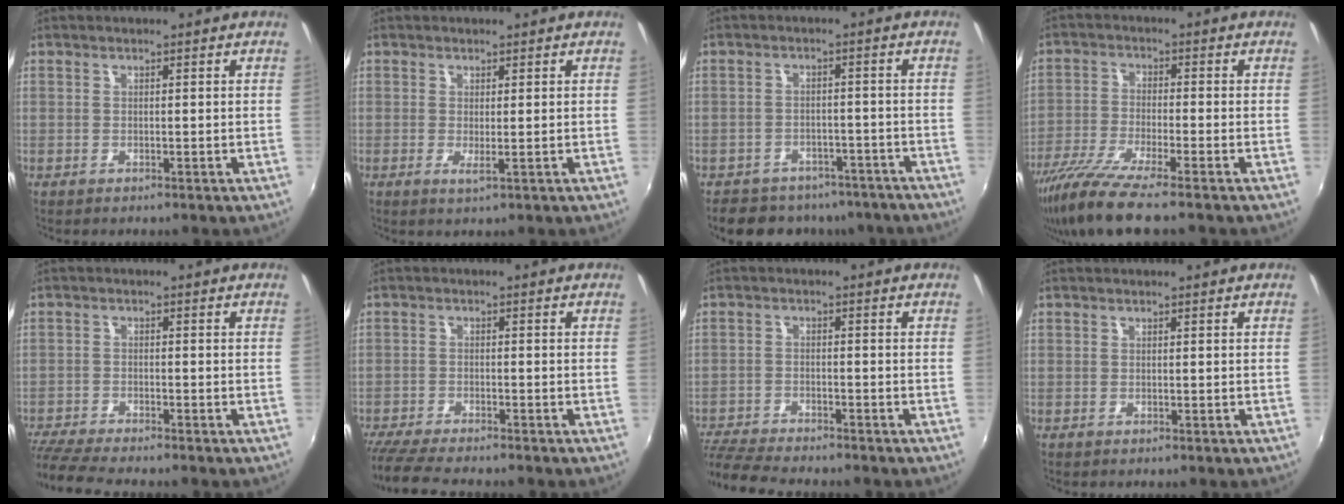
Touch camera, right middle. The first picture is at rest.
{"total": 1.4, "force": [0.0, 0.0, 1.4], "torque": [-0.027, -0.006, -0.002]}
{"total": 14.9, "force": [-12.1, 7.2, 5.0], "torque": [-0.115, 0.007, -0.150]}
{"total": 10.2, "force": [-7.9, 0.5, 6.5], "torque": [-0.145, -0.035, -0.148]}
{"total": 8.3, "force": [-7.6, 0.2, 3.2], "torque": [-0.093, -0.031, -0.139]}
{"total": 8.9, "force": [-8.0, 0.8, 3.7], "torque": [-0.098, -0.034, -0.141]}
{"total": 9.4, "force": [-8.7, 1.2, 3.3], "torque": [-0.093, -0.025, -0.157]}
{"total": 0.0}